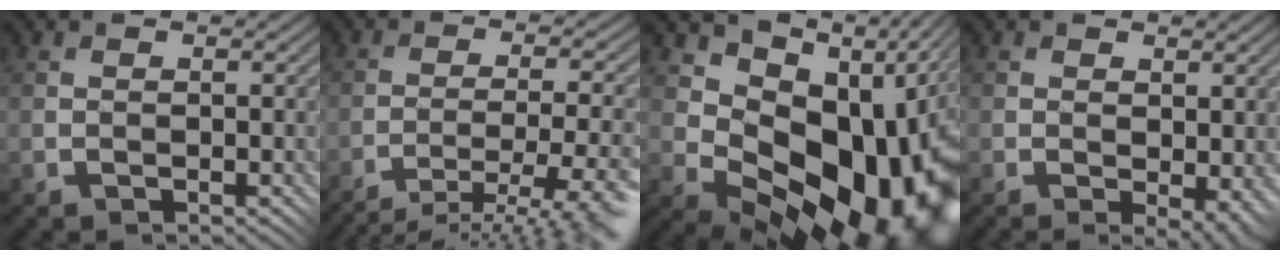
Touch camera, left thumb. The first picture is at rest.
{"total": 11.5, "force": [-9.5, 0.9, 6.4], "torque": [-0.103, 0.007, -0.130]}
{"total": 15.8, "force": [2.3, 10.0, 12.1], "torque": [-0.164, -0.016, 0.065]}
{"total": 3.4, "force": [-1.0, 2.0, 2.6], "torque": [-0.043, -0.009, -0.005]}